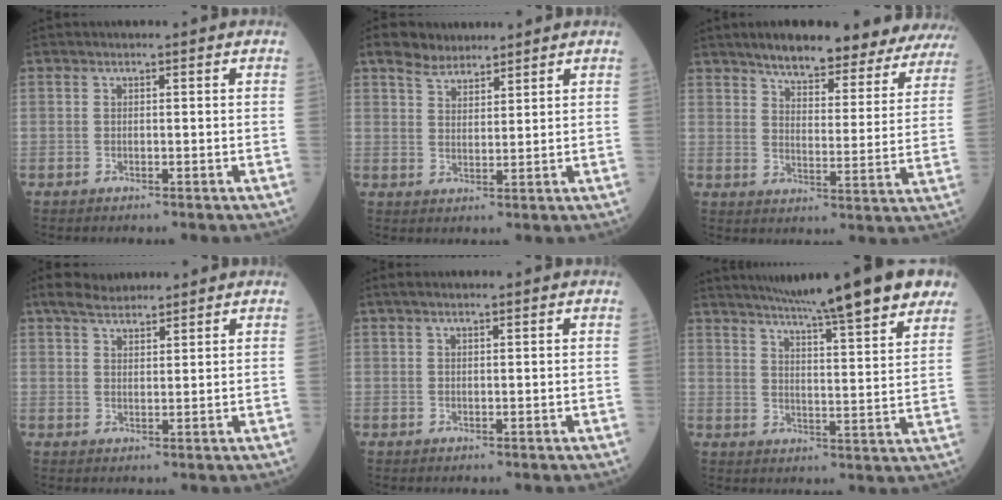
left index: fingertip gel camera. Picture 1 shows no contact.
{"total": 3.9, "force": [3.2, 1.8, 1.2], "torque": [-0.035, 0.012, 0.063]}
{"total": 21.7, "force": [19.3, 4.8, 8.6], "torque": [-0.102, -0.025, 0.231]}
{"total": 4.2, "force": [3.7, 1.2, 1.6], "torque": [-0.037, 0.016, 0.068]}
{"total": 1.8, "force": [1.2, 0.1, 1.3], "torque": [-0.025, 0.015, 0.022]}
{"total": 21.3, "force": [16.9, 1.1, 12.9], "torque": [-0.197, 0.001, 0.222]}